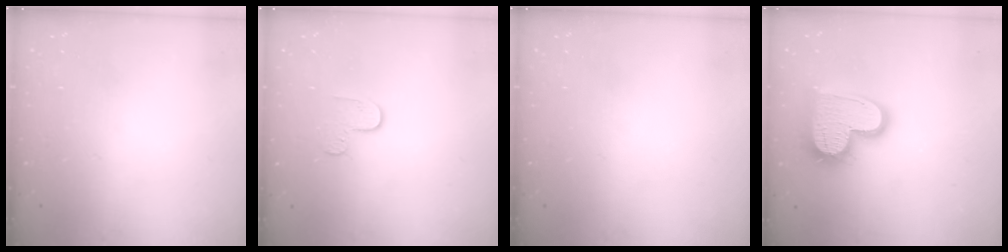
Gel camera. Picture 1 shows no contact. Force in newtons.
{"total": 5.5, "press": 5.5, "slide": 0.5}
{"total": 0.0}
{"total": 18.2, "press": 18.1, "slide": 1.3}